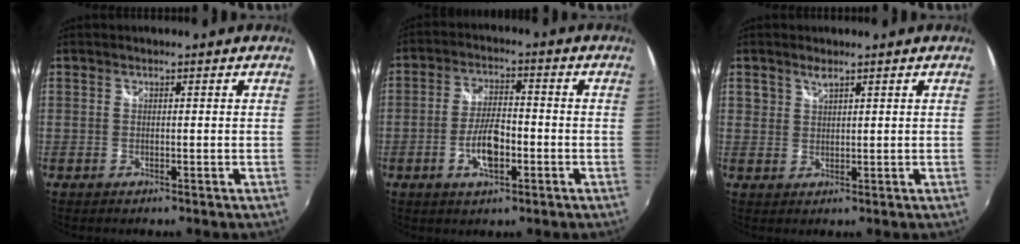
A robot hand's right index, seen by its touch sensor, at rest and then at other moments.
{"total": 7.6, "force": [-2.7, 3.1, 6.4], "torque": [-0.128, 0.002, -0.047]}
{"total": 1.8, "force": [1.5, 0.8, 0.7], "torque": [-0.010, 0.001, 0.027]}